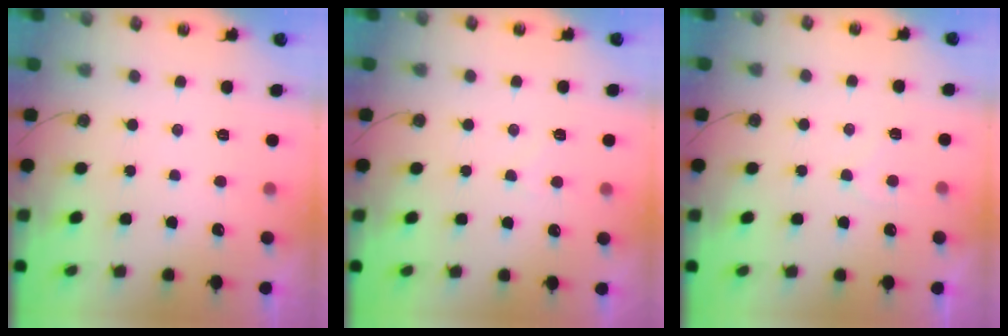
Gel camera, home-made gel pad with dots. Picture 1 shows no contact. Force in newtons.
{"total": 3.8, "press": 3.8, "slide": 0.5}
{"total": 5.9, "press": 5.9, "slide": 0.7}